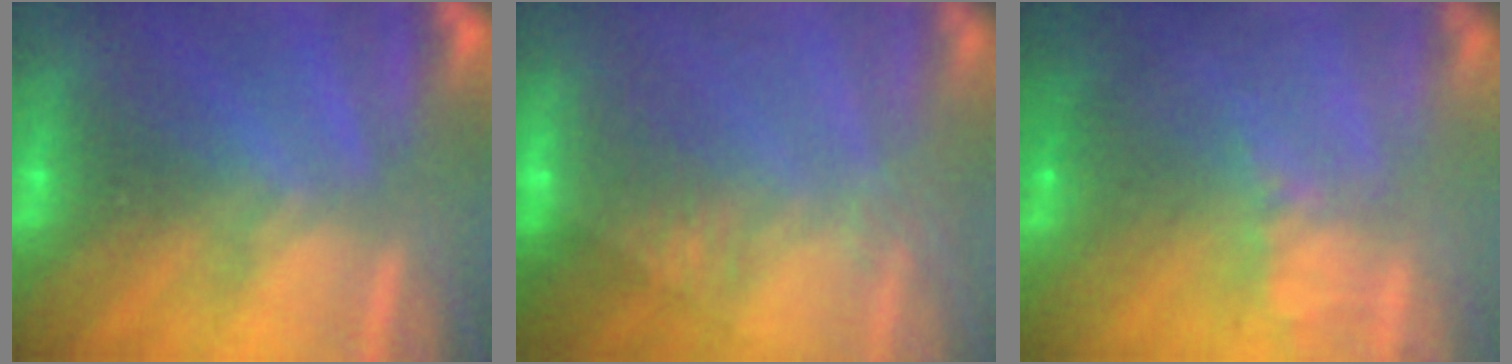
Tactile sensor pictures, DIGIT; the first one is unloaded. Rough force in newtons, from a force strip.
{"total": 5.7}
{"total": 5.9}